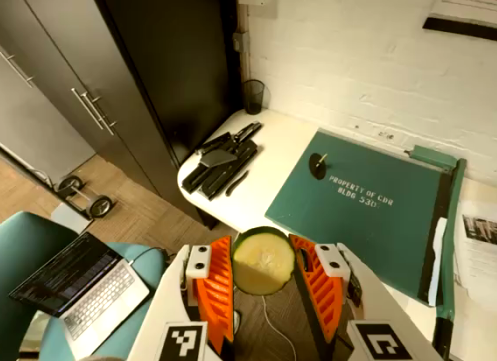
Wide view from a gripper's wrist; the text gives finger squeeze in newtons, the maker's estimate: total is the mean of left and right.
{"total": 9.6, "left": 9.7, "right": 9.5}